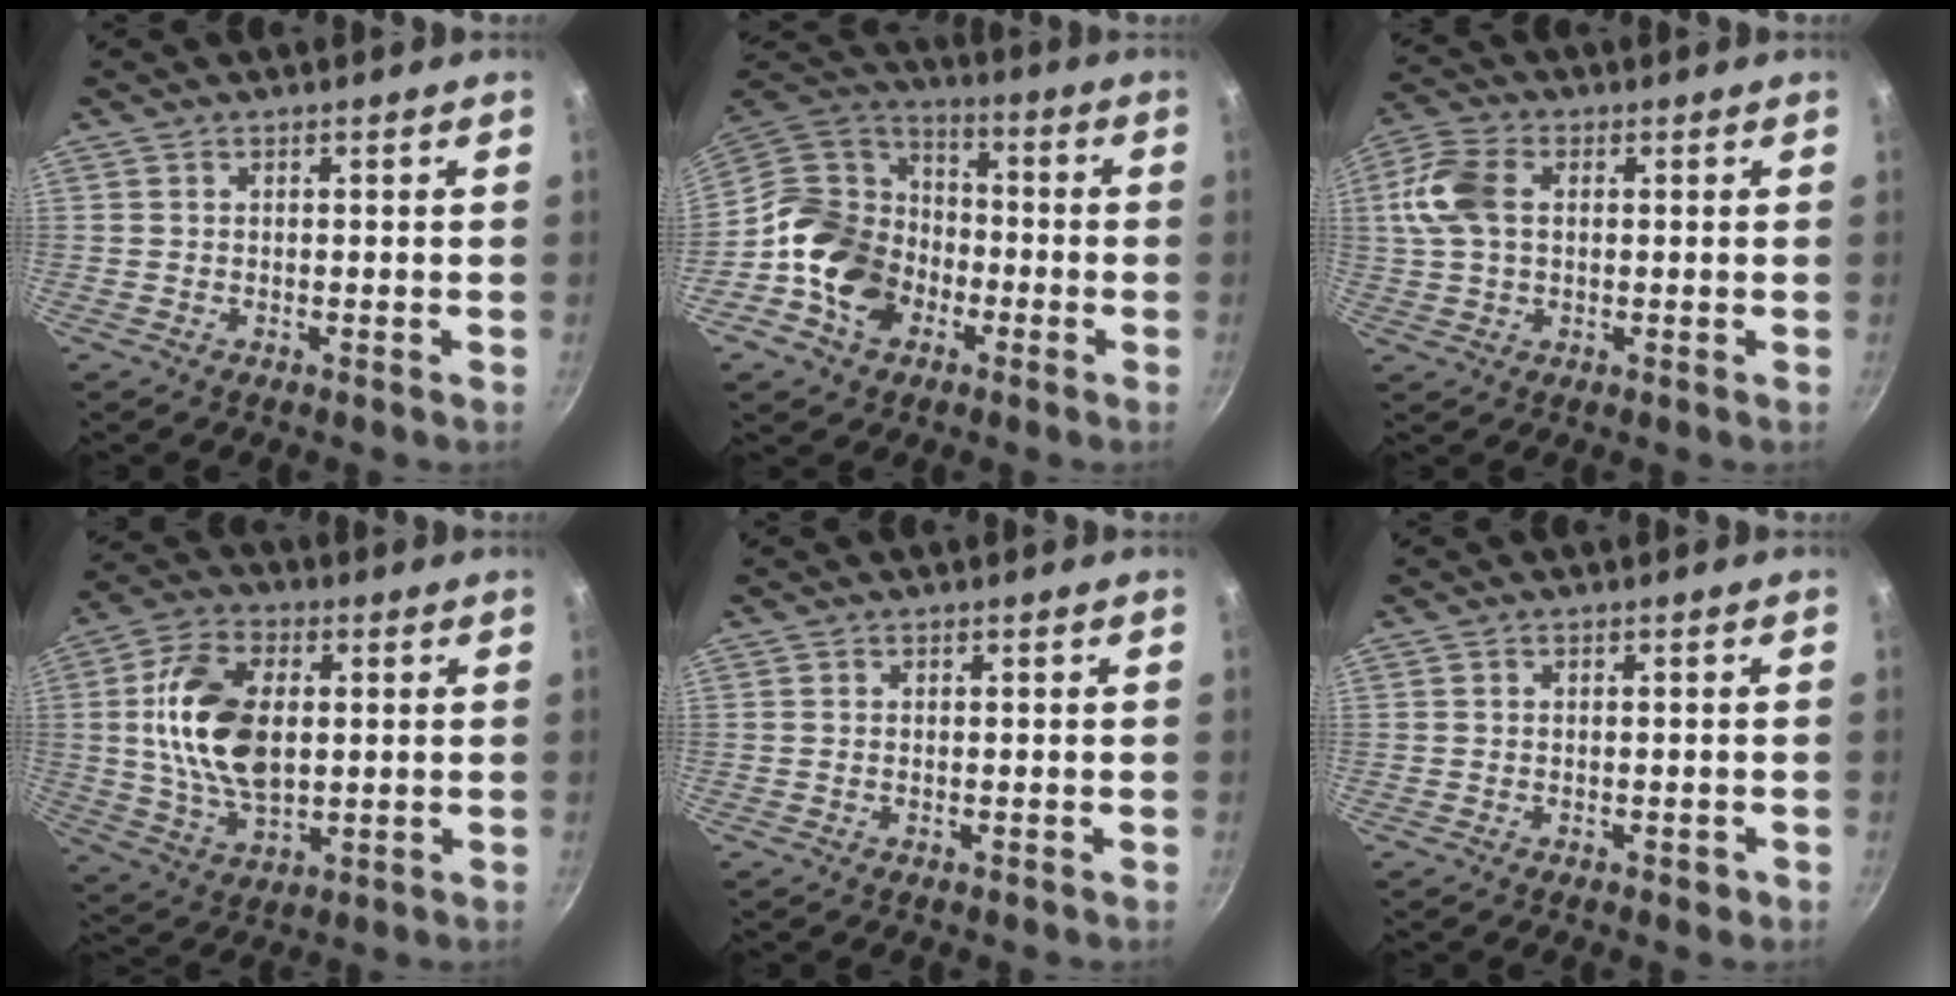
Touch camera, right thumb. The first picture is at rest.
{"total": 16.4, "force": [-5.5, 12.5, 9.1], "torque": [-0.141, 0.052, -0.107]}
{"total": 9.0, "force": [1.5, 5.8, 6.7], "torque": [-0.152, 0.018, 0.028]}
{"total": 16.6, "force": [1.8, 9.6, 13.4], "torque": [-0.246, 0.000, 0.036]}
{"total": 0.0}
{"total": 1.1, "force": [-0.5, 0.6, 0.7], "torque": [-0.006, 0.000, -0.006]}